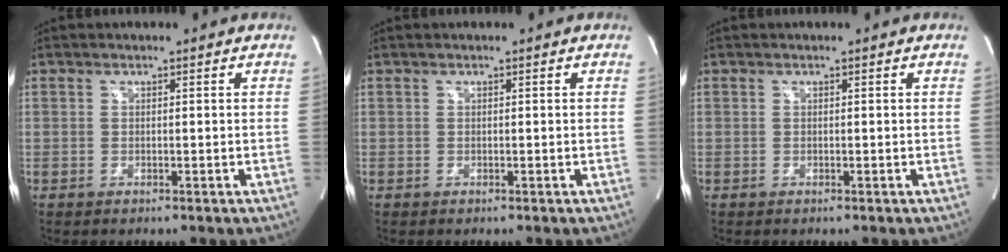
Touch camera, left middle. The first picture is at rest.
{"total": 0.0}
{"total": 0.0}